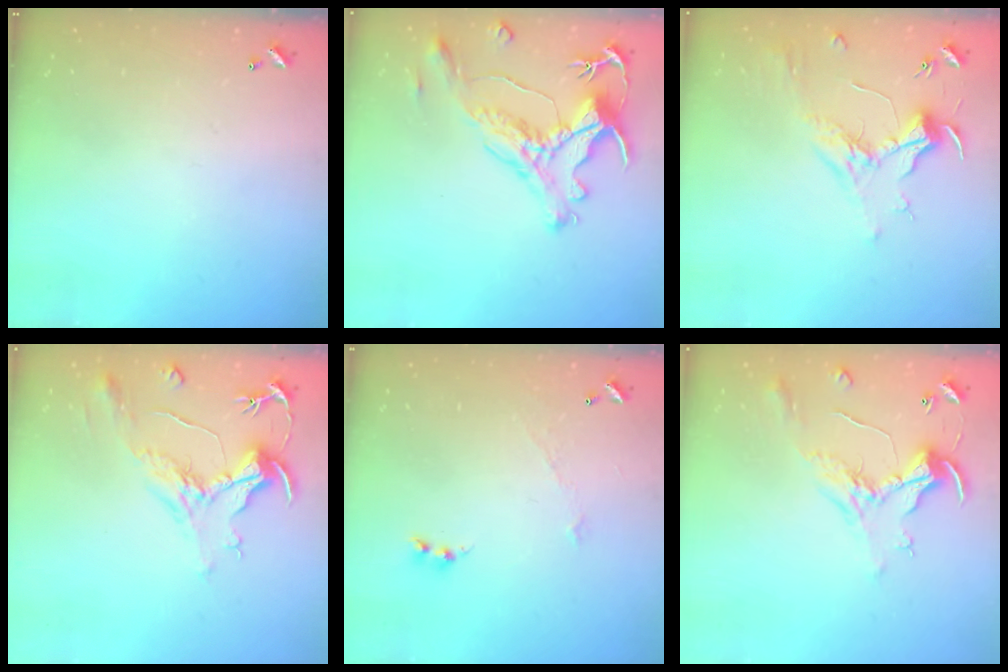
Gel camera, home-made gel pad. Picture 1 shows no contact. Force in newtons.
{"total": 1.9, "press": 1.4, "slide": 1.2}
{"total": 2.0, "press": 1.9, "slide": 0.7}
{"total": 2.1, "press": 1.6, "slide": 1.4}
{"total": 1.9, "press": 1.8, "slide": 0.4}
{"total": 0.8, "press": 0.5, "slide": 0.6}